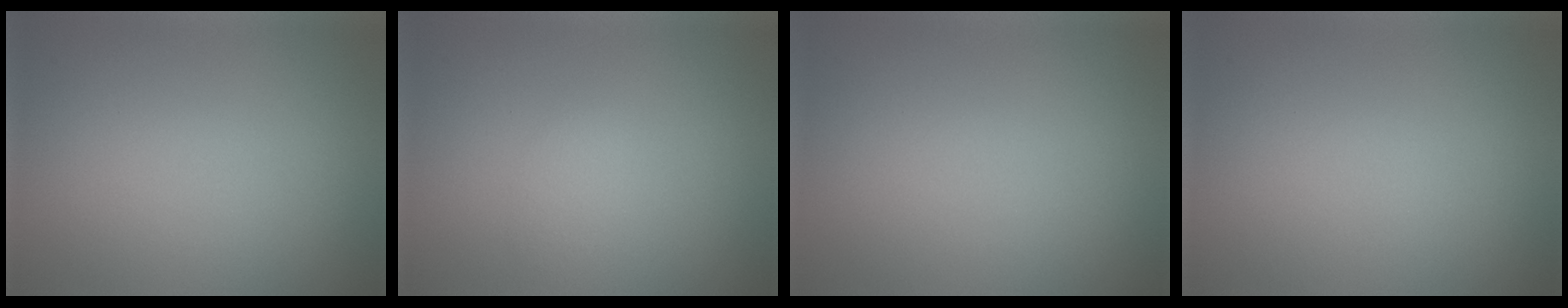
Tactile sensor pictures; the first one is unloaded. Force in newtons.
{"total": 1.2, "press": 1.2, "slide": 0.0}
{"total": 0.0}
{"total": 0.0}